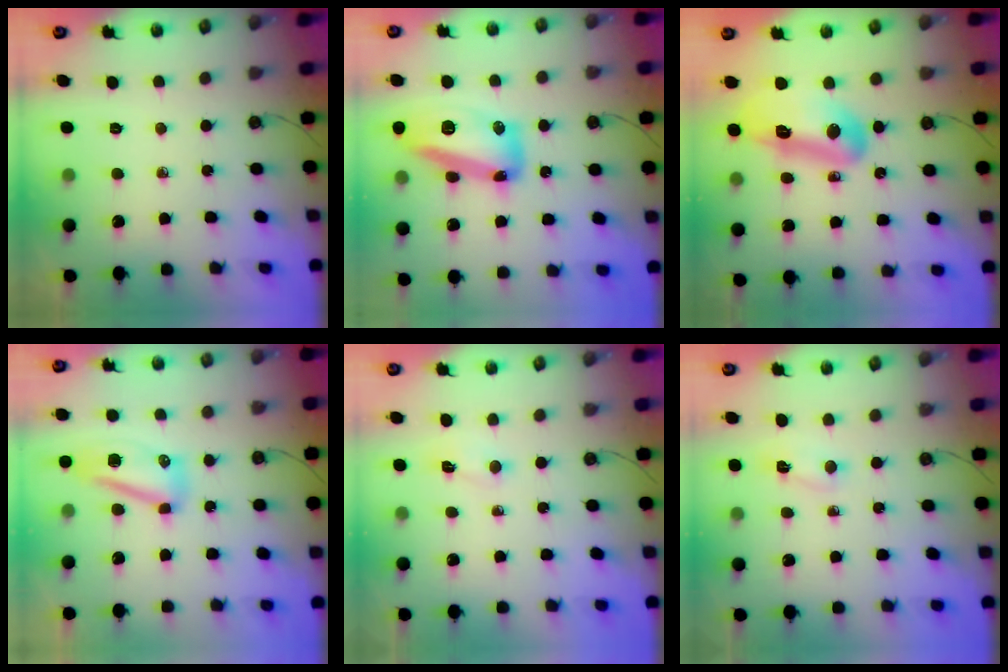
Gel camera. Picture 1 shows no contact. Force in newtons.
{"total": 16.4, "press": 16.3, "slide": 1.3}
{"total": 13.8, "press": 13.7, "slide": 1.8}
{"total": 9.9, "press": 9.9, "slide": 0.8}
{"total": 2.8, "press": 2.7, "slide": 0.7}
{"total": 2.1, "press": 2.0, "slide": 0.5}